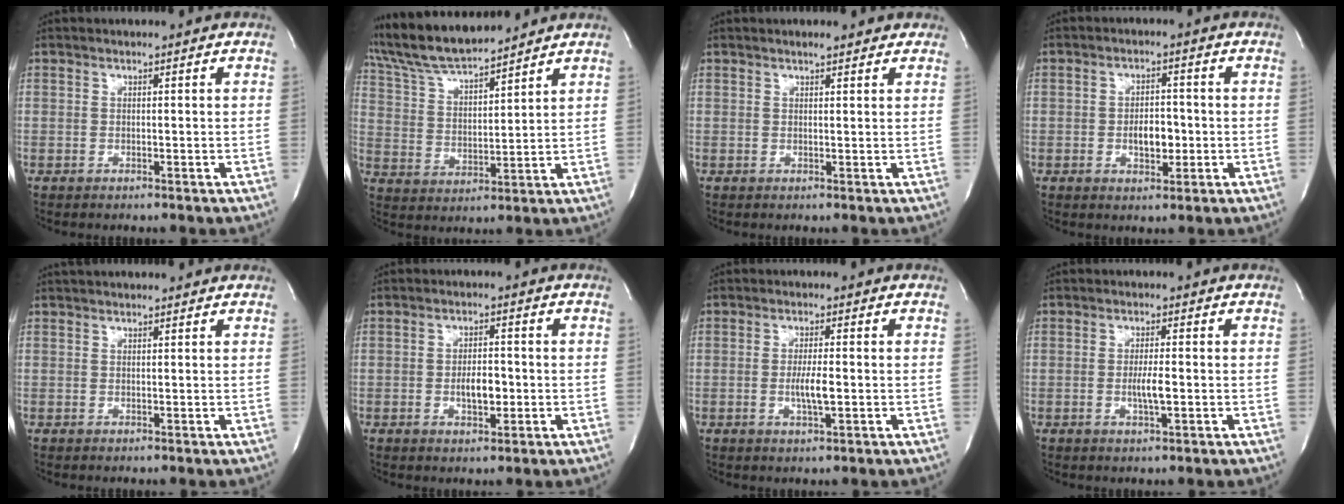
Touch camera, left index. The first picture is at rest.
{"total": 12.4, "force": [11.5, 0.8, 4.5], "torque": [-0.094, 0.015, 0.219]}
{"total": 2.3, "force": [1.9, 0.6, 1.0], "torque": [-0.016, 0.010, 0.023]}
{"total": 4.3, "force": [-0.9, 2.2, 3.6], "torque": [-0.053, 0.001, -0.012]}
{"total": 6.4, "force": [6.0, 0.9, 2.3], "torque": [-0.030, 0.029, 0.074]}
{"total": 4.0, "force": [-0.9, 1.7, 3.5], "torque": [-0.057, 0.000, -0.013]}
{"total": 3.7, "force": [-0.7, 0.4, 3.6], "torque": [-0.070, -0.007, -0.013]}
{"total": 3.0, "force": [-0.7, 0.3, 2.9], "torque": [-0.058, -0.006, -0.012]}